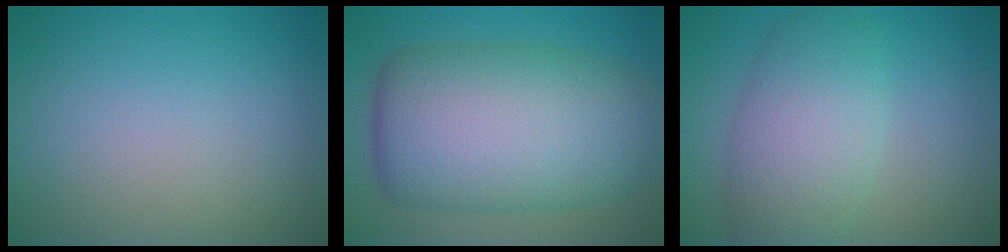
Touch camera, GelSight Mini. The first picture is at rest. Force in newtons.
{"total": 12.8, "press": 12.8, "slide": 0.0}
{"total": 5.9, "press": 5.9, "slide": 0.2}